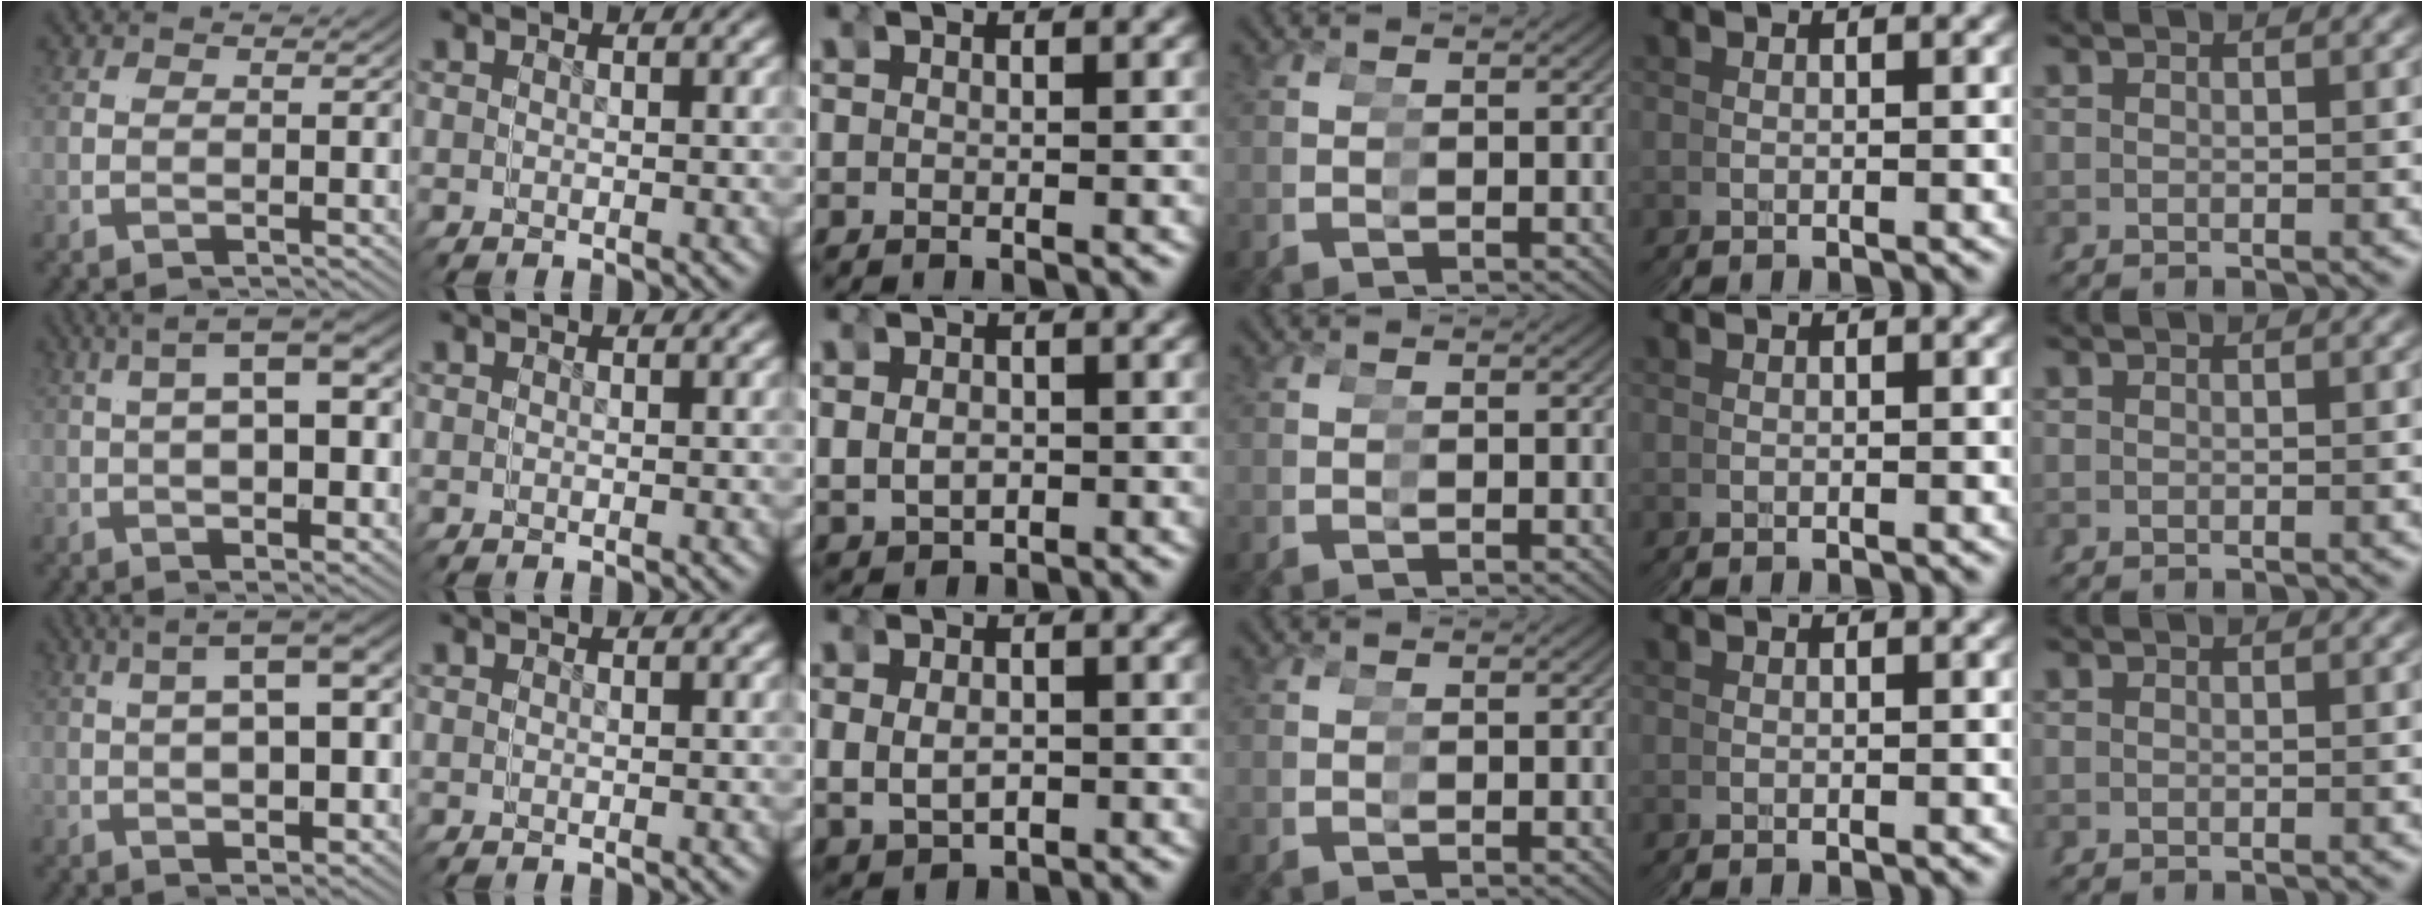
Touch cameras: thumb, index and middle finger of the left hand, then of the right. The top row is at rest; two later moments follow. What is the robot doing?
{"motion": "grasp_and_lifting", "object": "bandage"}